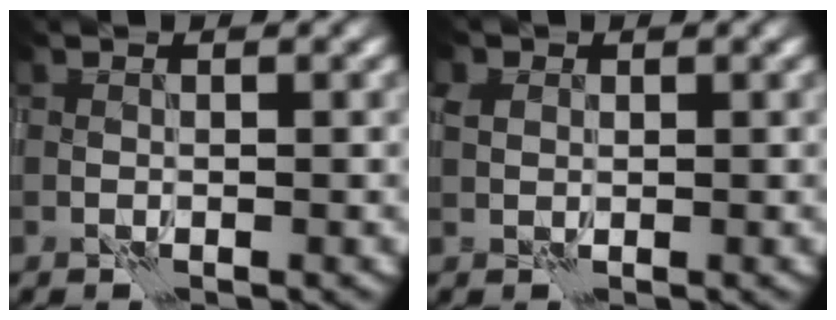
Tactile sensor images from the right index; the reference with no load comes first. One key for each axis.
{"total": 1.8, "fx": 0.7, "fy": 1.5, "fz": 0.6, "tx": -0.013, "ty": 0.006, "tz": 0.010}